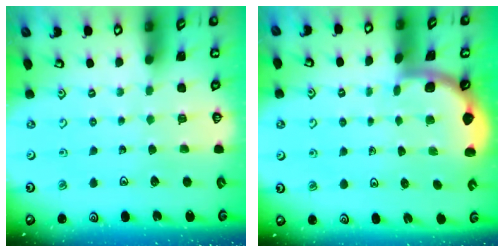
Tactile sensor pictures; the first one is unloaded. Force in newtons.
{"total": 1.7, "press": 1.7, "slide": 0.1}